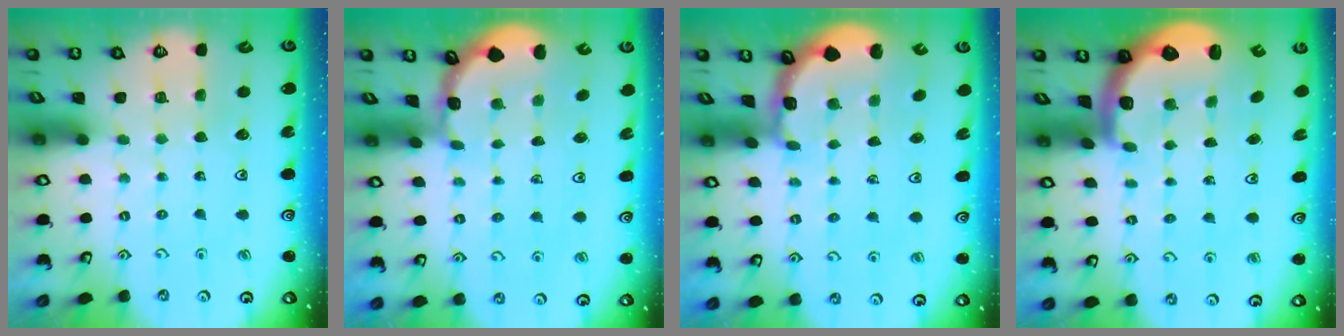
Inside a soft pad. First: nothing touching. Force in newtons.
{"total": 1.6, "press": 1.5, "slide": 0.2}
{"total": 2.0, "press": 2.0, "slide": 0.3}
{"total": 2.8, "press": 2.5, "slide": 1.4}